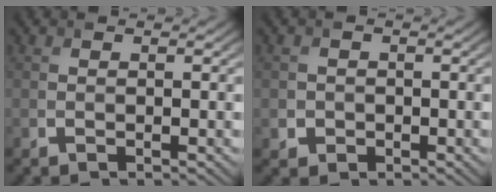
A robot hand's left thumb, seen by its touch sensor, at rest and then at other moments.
{"total": 2.0, "force": [-0.6, 1.8, 0.2], "torque": [-0.007, -0.005, -0.014]}